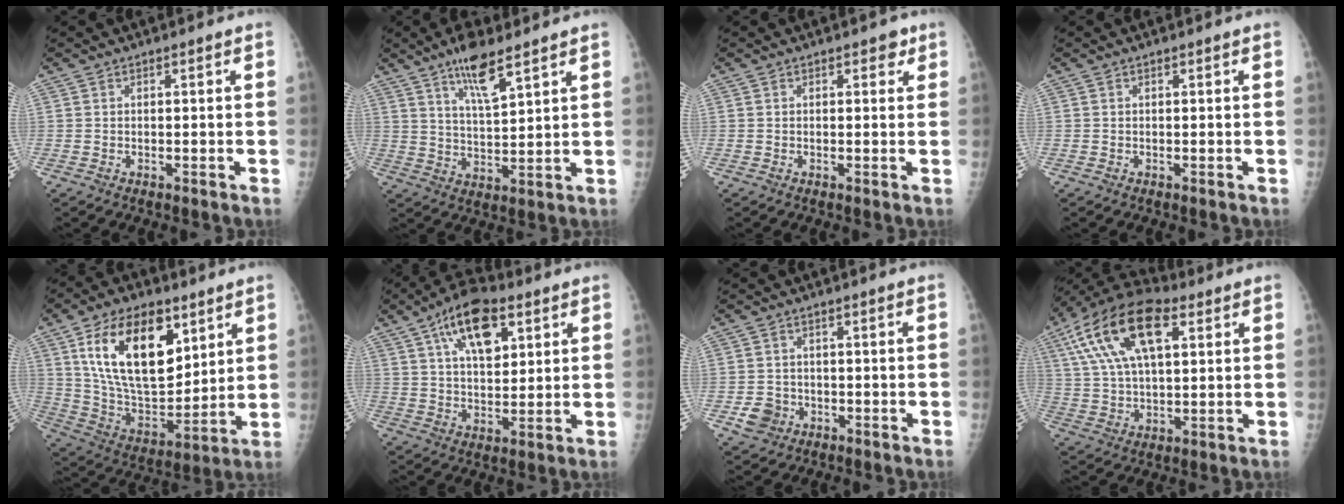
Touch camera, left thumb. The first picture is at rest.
{"total": 9.0, "force": [5.9, 2.2, 6.5], "torque": [-0.107, -0.033, 0.110]}
{"total": 1.5, "force": [0.8, 1.0, 0.8], "torque": [0.007, -0.001, 0.005]}
{"total": 0.0}
{"total": 22.3, "force": [9.4, 11.8, 16.4], "torque": [-0.243, -0.046, 0.175]}
{"total": 13.8, "force": [6.4, 6.9, 10.1], "torque": [-0.141, -0.011, 0.105]}
{"total": 4.1, "force": [-1.5, 3.6, 1.3], "torque": [-0.008, 0.008, -0.020]}
{"total": 18.9, "force": [7.3, 9.2, 14.8], "torque": [-0.269, 0.011, 0.127]}